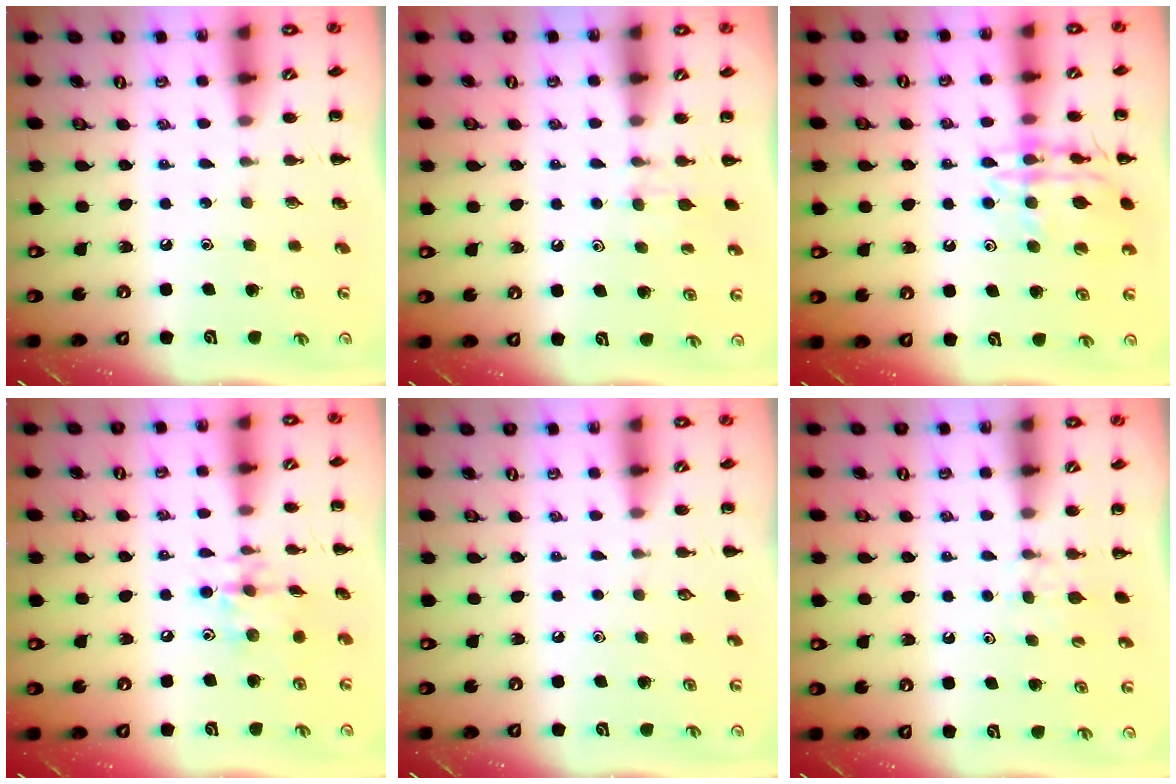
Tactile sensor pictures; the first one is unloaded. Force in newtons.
{"total": 4.5, "press": 4.1, "slide": 1.8}
{"total": 13.5, "press": 13.4, "slide": 1.1}
{"total": 8.7, "press": 8.7, "slide": 0.8}
{"total": 0.0}
{"total": 4.3, "press": 4.1, "slide": 1.4}